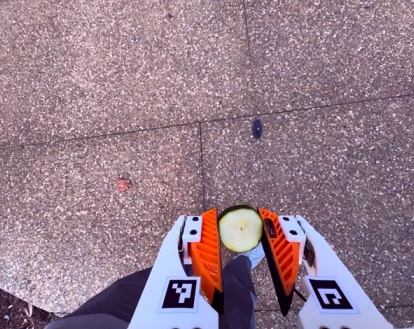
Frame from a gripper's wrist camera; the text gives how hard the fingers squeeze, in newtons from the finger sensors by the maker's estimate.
{"total": 9.1, "left": 8.5, "right": 9.7}